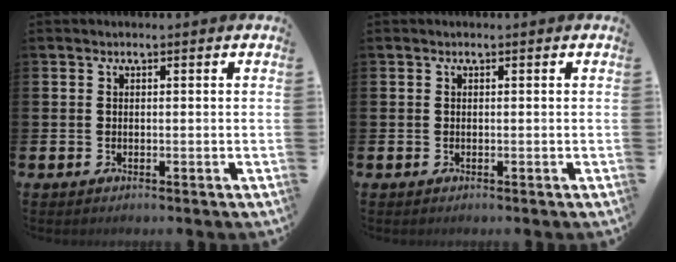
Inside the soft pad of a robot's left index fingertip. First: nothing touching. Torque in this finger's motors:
{"motor_torque": [0.00, 0.00, -0.01, 0.01]}